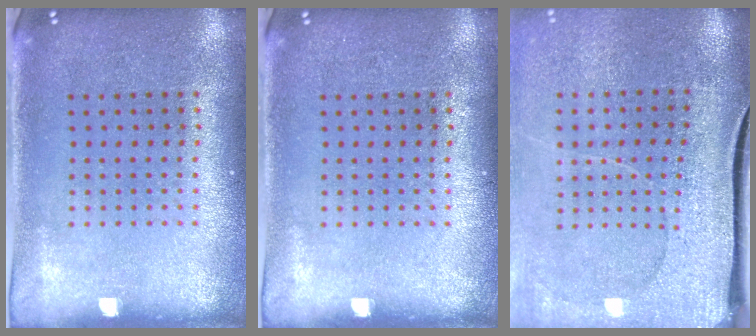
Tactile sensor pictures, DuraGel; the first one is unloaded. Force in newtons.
{"total": 0.0}
{"total": 4.0, "press": 3.3, "slide": 2.3}